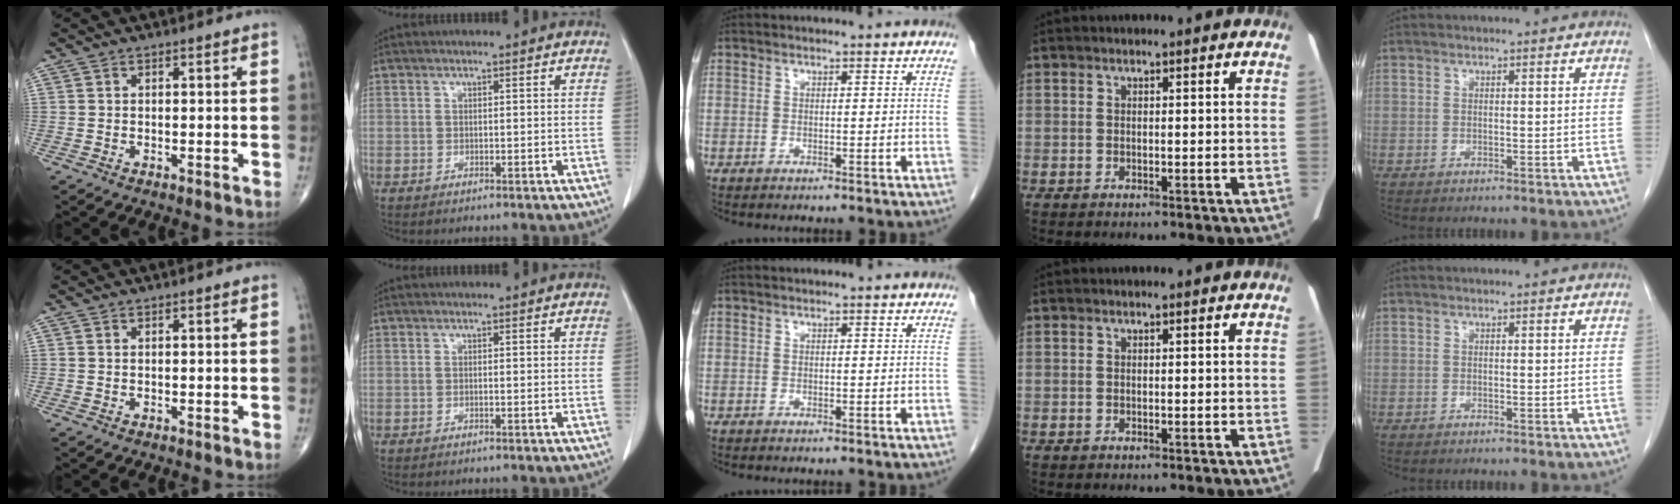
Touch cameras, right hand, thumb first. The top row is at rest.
{}